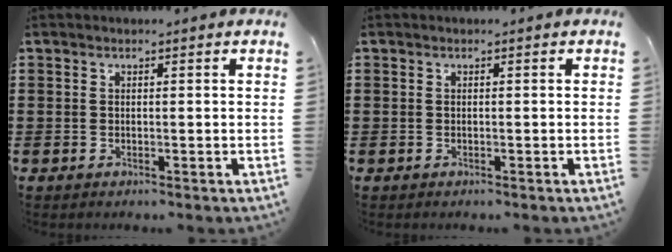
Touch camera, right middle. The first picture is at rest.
{"total": 0.0}